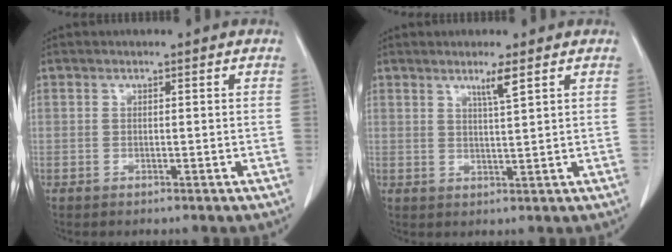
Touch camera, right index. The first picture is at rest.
{"total": 2.9, "force": [1.8, -0.5, 2.2], "torque": [-0.042, -0.007, 0.033]}